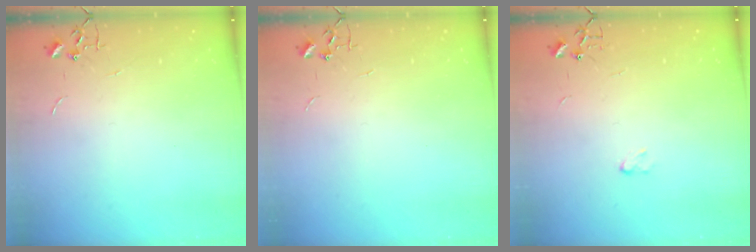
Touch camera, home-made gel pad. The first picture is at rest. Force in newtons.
{"total": 0.0}
{"total": 3.4, "press": 3.4, "slide": 0.4}